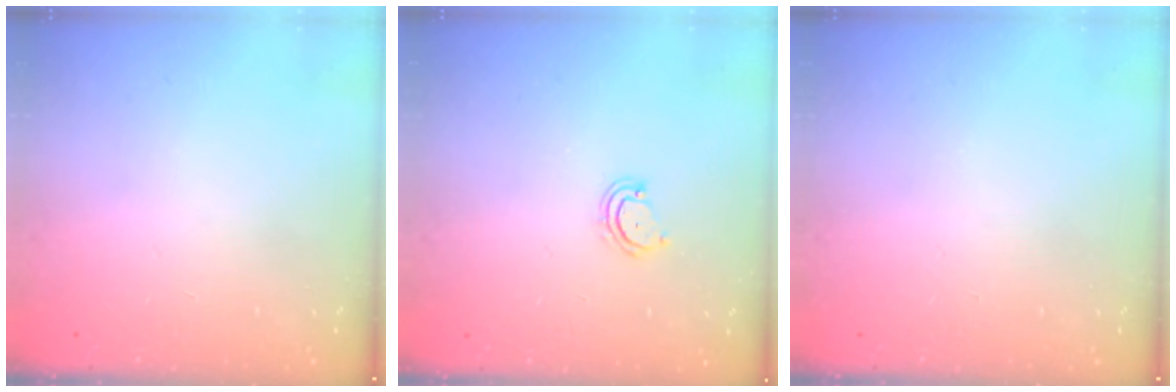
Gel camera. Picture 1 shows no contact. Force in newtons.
{"total": 4.1, "press": 4.1, "slide": 0.3}
{"total": 0.0}